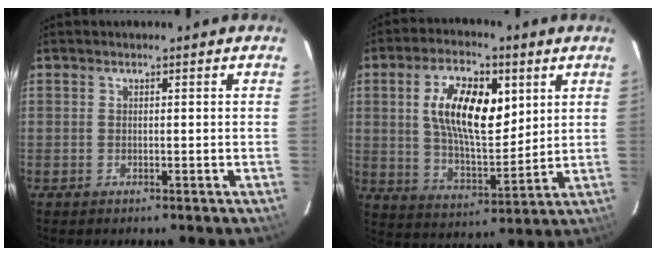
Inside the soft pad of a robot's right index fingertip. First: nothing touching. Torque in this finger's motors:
{"motor_torque": [1.30, 0.83, 0.43, 0.21]}